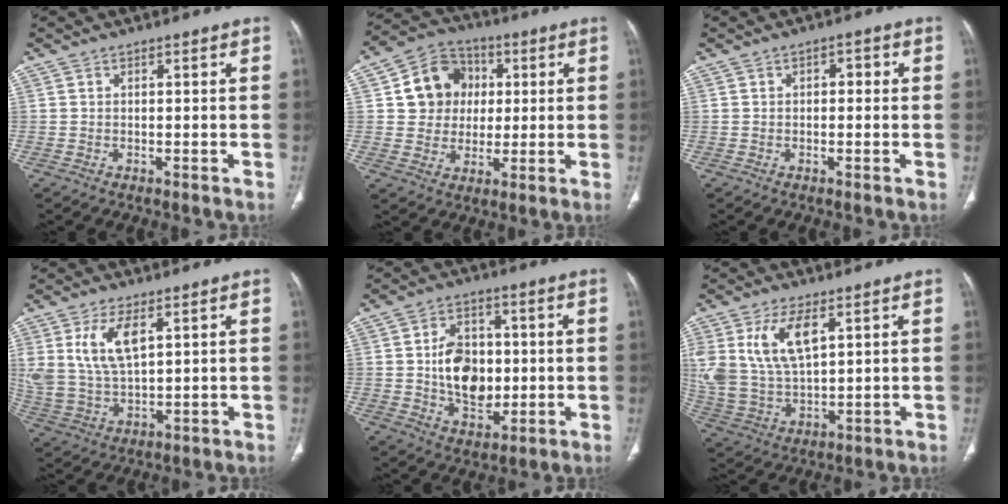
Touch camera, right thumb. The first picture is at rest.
{"total": 11.9, "force": [2.3, 10.7, 4.7], "torque": [-0.040, 0.007, 0.036]}
{"total": 2.1, "force": [0.3, 1.3, 1.6], "torque": [-0.013, 0.007, 0.000]}
{"total": 10.8, "force": [4.2, 5.2, 8.5], "torque": [-0.173, -0.015, 0.094]}
{"total": 12.2, "force": [0.1, 8.7, 8.6], "torque": [-0.105, 0.002, 0.010]}
{"total": 13.8, "force": [5.3, 7.0, 10.6], "torque": [-0.218, -0.016, 0.118]}